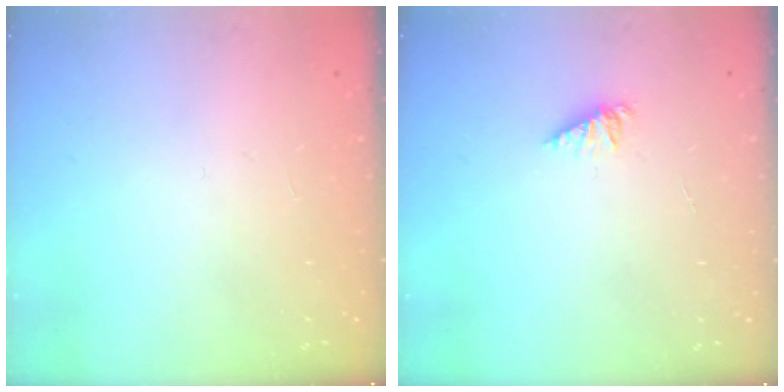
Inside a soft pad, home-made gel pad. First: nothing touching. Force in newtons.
{"total": 1.7, "press": 1.7, "slide": 0.2}